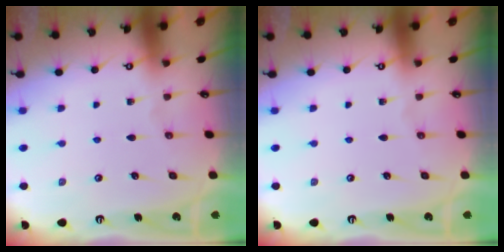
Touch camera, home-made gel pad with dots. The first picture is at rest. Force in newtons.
{"total": 0.0}